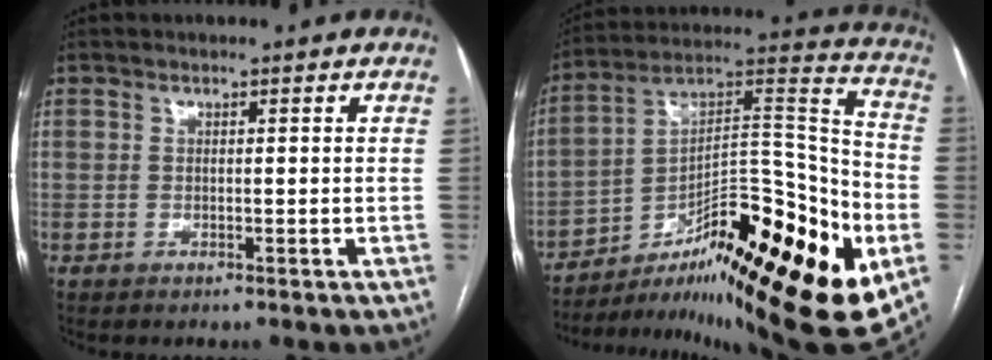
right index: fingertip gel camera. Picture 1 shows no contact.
{"total": 33.0, "force": [-14.6, 7.3, 28.7], "torque": [-0.382, 0.007, -0.216]}